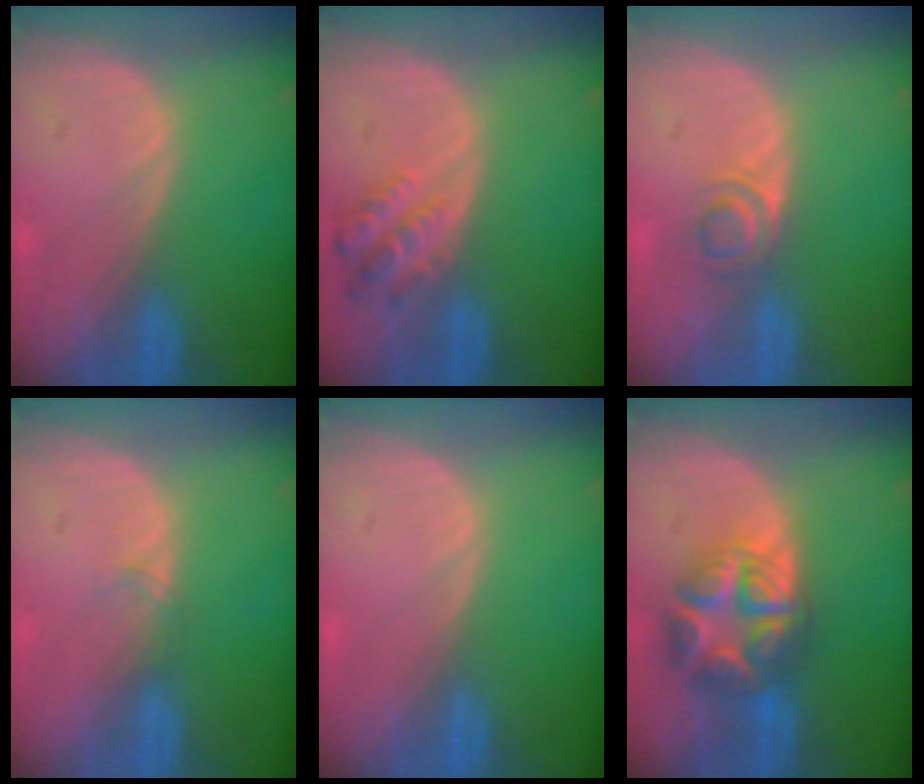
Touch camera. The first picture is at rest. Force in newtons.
{"total": 5.0, "press": 4.8, "slide": 1.5}
{"total": 3.1, "press": 2.9, "slide": 0.8}
{"total": 0.9, "press": 0.8, "slide": 0.2}
{"total": 0.0}
{"total": 8.6, "press": 8.6, "slide": 0.6}